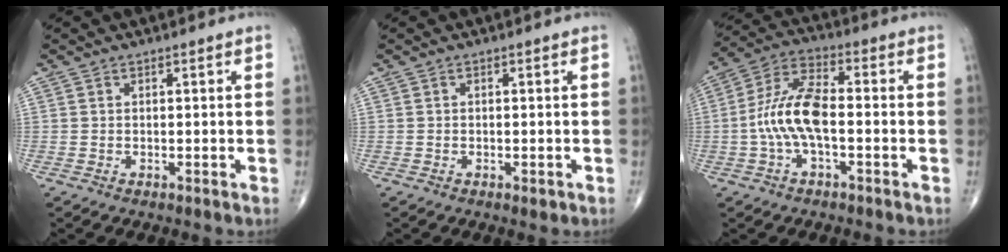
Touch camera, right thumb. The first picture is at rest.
{"total": 1.2, "force": [-0.5, 0.6, 0.9], "torque": [-0.011, -0.002, -0.006]}
{"total": 10.9, "force": [-1.7, 4.6, 9.7], "torque": [-0.208, 0.036, -0.039]}